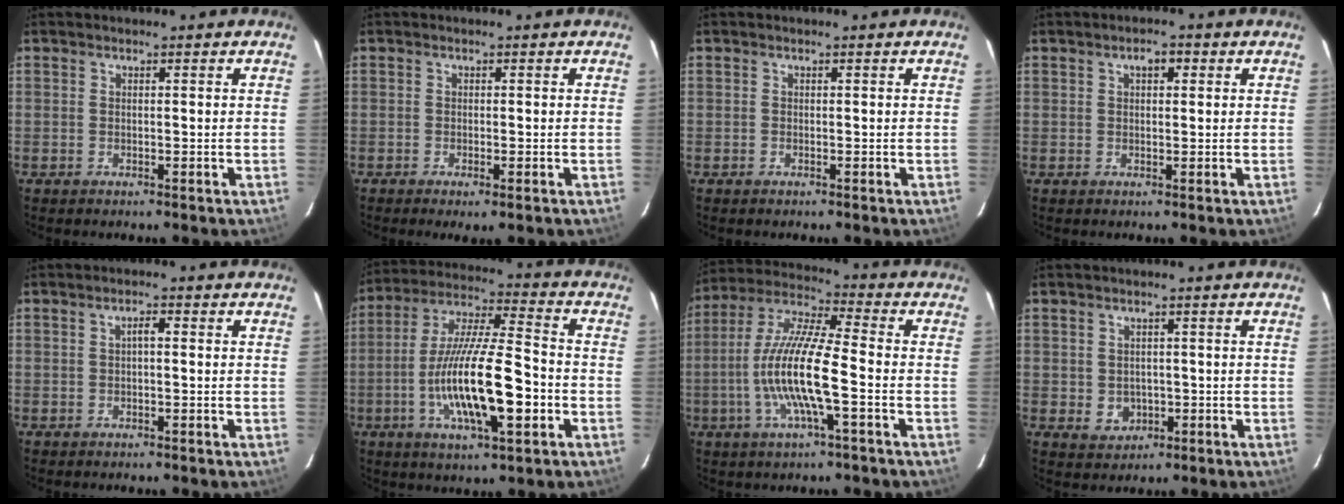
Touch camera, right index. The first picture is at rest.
{"total": 1.6, "force": [-0.8, 0.3, 1.3], "torque": [-0.027, -0.006, -0.013]}
{"total": 0.0}
{"total": 2.4, "force": [0.9, 1.4, 1.8], "torque": [-0.026, 0.011, 0.013]}
{"total": 1.4, "force": [0.0, 0.5, 1.3], "torque": [-0.024, 0.009, -0.002]}
{"total": 18.0, "force": [-5.1, 4.0, 16.8], "torque": [-0.319, -0.010, -0.092]}
{"total": 13.8, "force": [-3.5, 1.7, 13.2], "torque": [-0.265, -0.002, -0.070]}
{"total": 3.8, "force": [-0.4, 3.7, 1.0], "torque": [-0.025, 0.006, 0.007]}